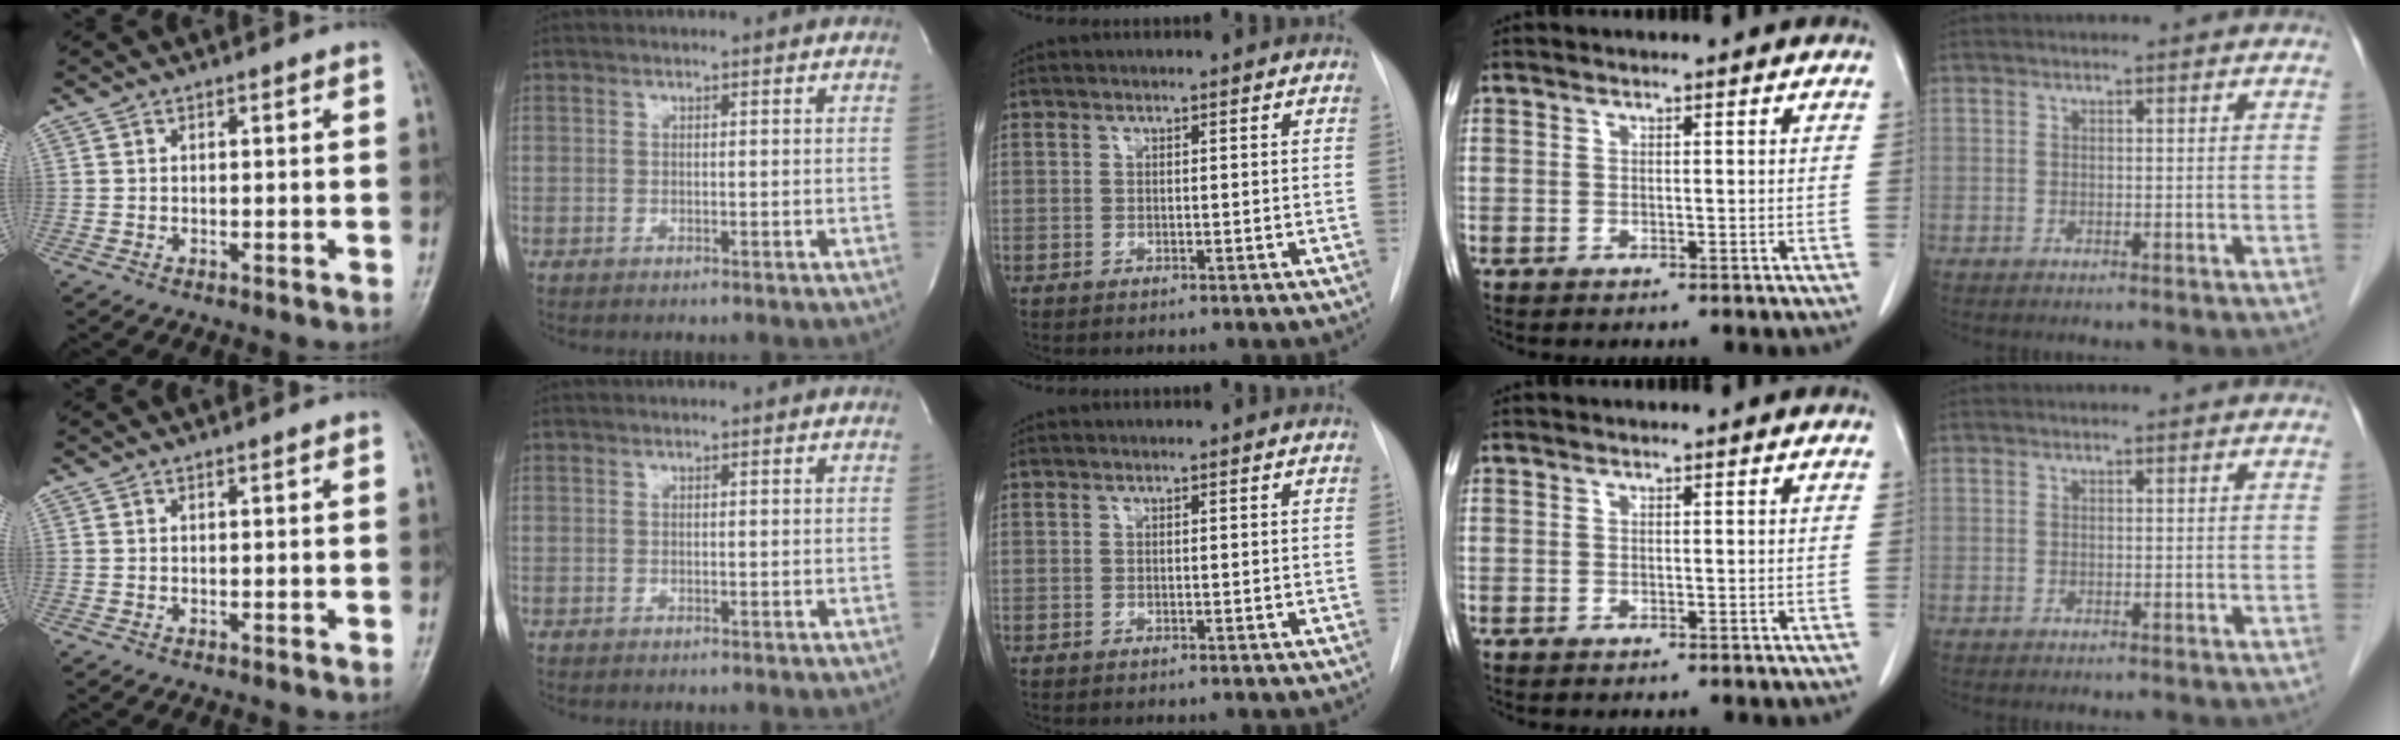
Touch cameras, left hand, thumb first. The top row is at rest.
{}